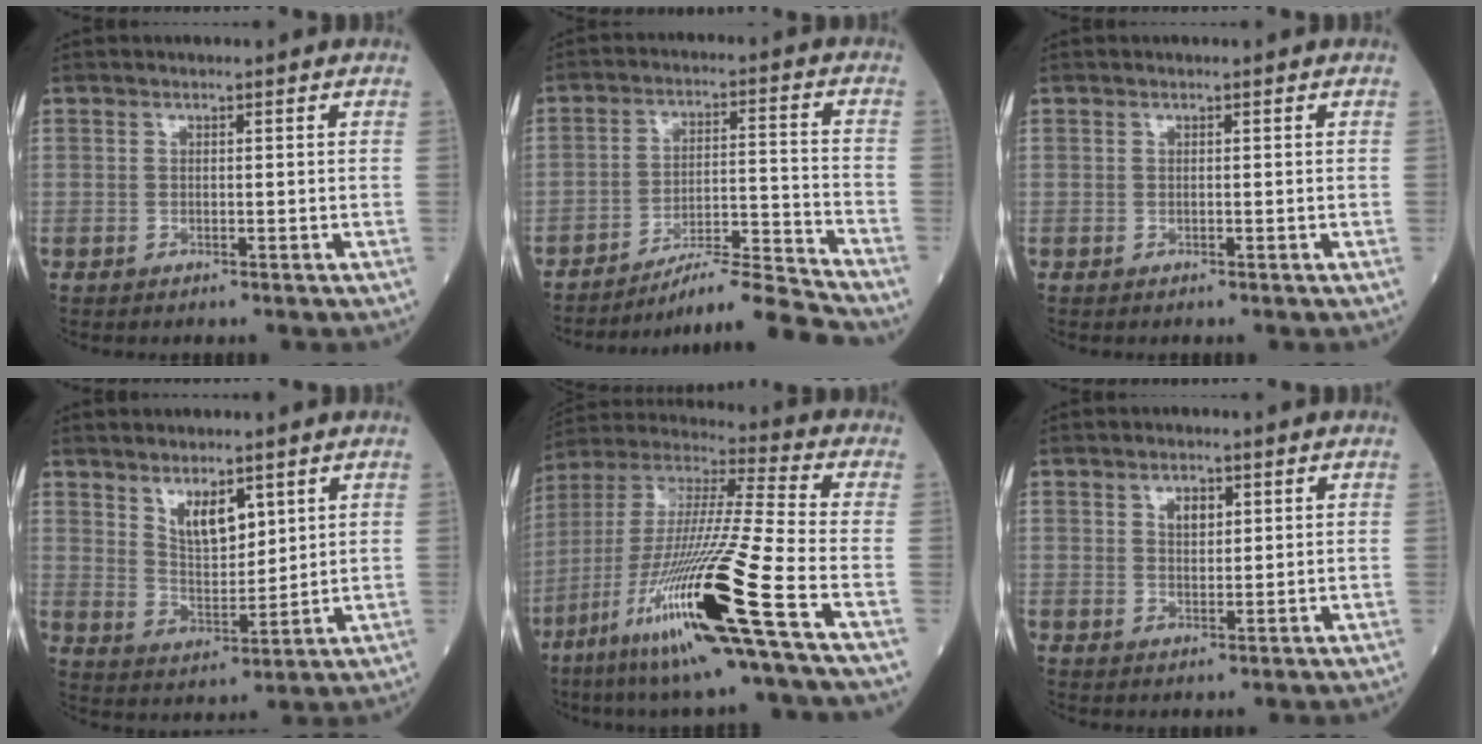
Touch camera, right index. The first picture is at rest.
{"total": 10.7, "force": [-10.0, -2.4, 2.7], "torque": [-0.033, 0.024, -0.170]}
{"total": 0.0}
{"total": 6.5, "force": [3.8, 2.5, 4.6], "torque": [-0.089, -0.006, 0.079]}
{"total": 22.3, "force": [-10.1, -1.0, 19.9], "torque": [-0.411, -0.050, -0.195]}
{"total": 2.6, "force": [1.2, 1.4, 1.9], "torque": [-0.031, 0.002, 0.024]}